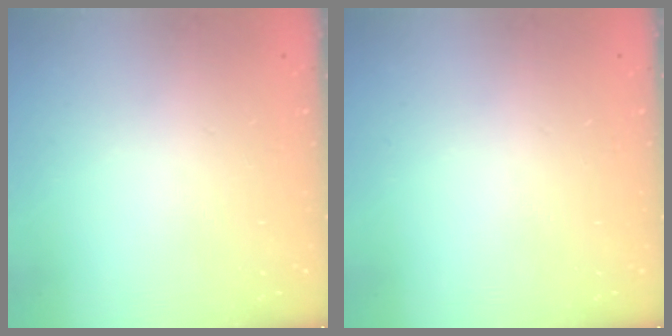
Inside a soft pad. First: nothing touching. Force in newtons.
{"total": 0.0}